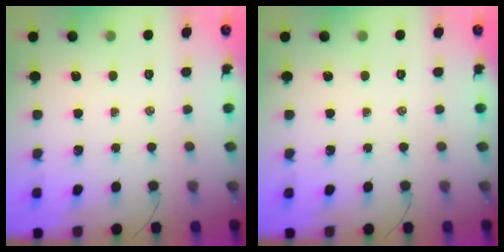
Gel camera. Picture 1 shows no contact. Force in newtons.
{"total": 0.0}